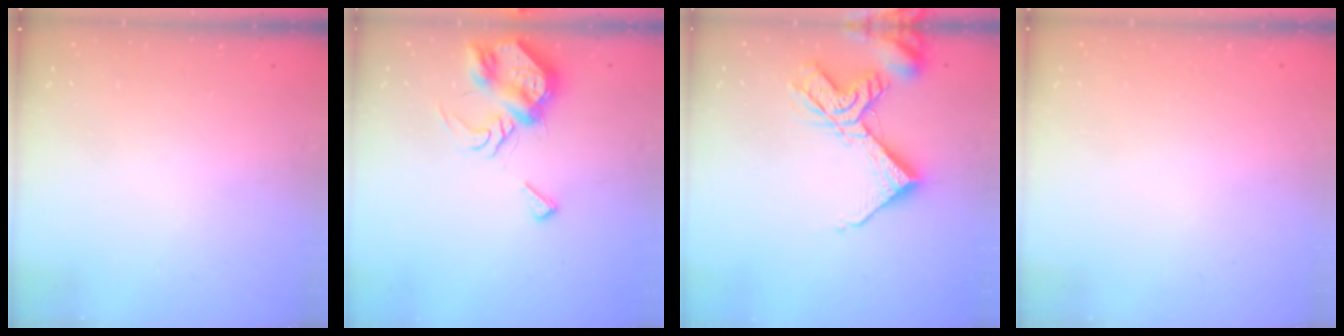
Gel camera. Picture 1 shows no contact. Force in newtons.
{"total": 9.0, "press": 9.0, "slide": 0.6}
{"total": 14.0, "press": 13.9, "slide": 1.5}
{"total": 1.8, "press": 1.8, "slide": 0.1}